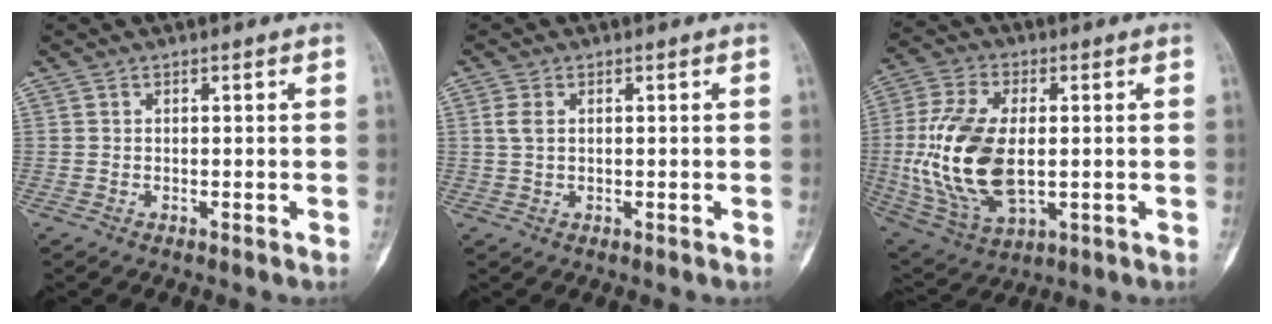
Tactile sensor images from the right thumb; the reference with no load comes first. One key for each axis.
{"total": 2.6, "fx": 0.6, "fy": 1.6, "fz": 2.0, "tx": -0.050, "ty": 0.003, "tz": 0.011}
{"total": 19.3, "fx": -0.6, "fy": 10.7, "fz": 16.1, "tx": -0.336, "ty": -0.008, "tz": 0.000}